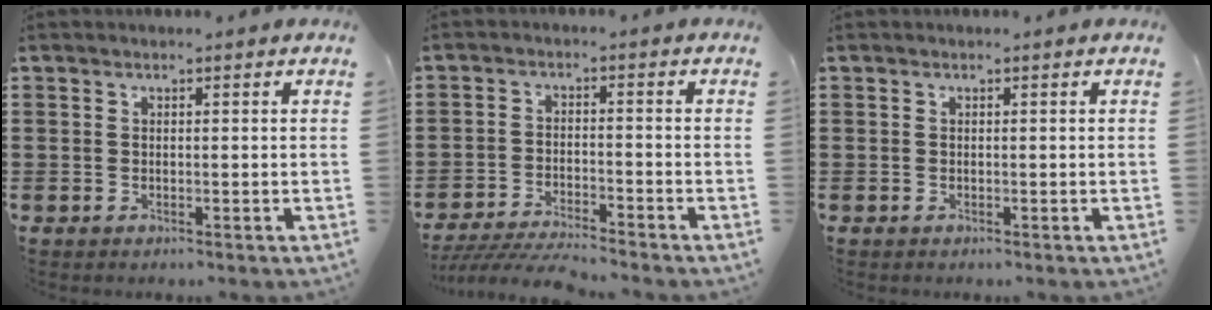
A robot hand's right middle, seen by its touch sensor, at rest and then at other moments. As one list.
[{"total": 4.8, "force": [-4.6, 0.1, 1.4], "torque": [-0.029, -0.008, -0.094]}, {"total": 0.0}]